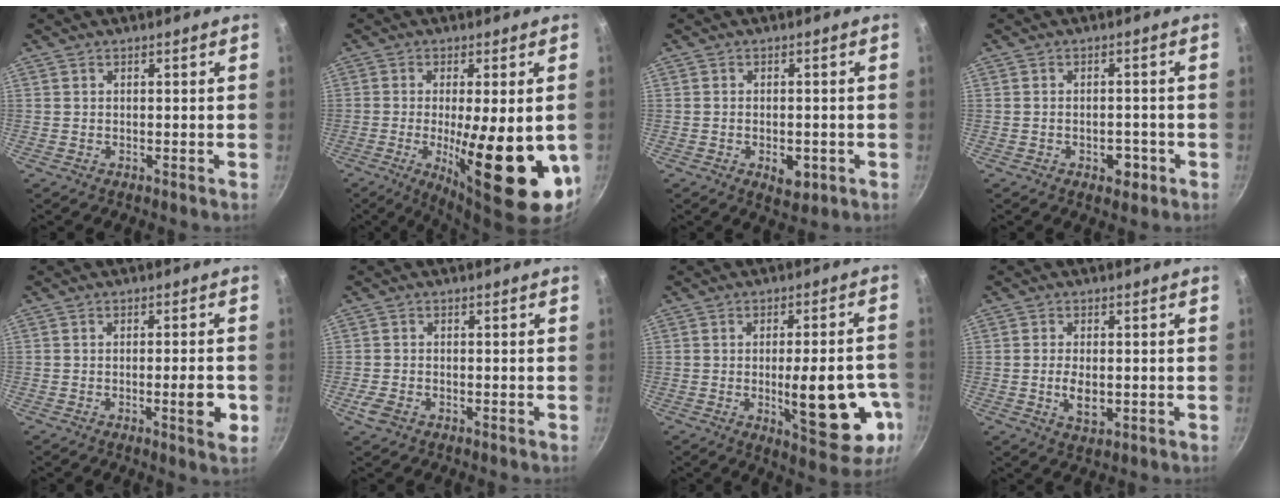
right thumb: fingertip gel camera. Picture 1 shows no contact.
{"total": 20.3, "force": [-3.9, 6.1, 19.0], "torque": [-0.266, -0.017, -0.045]}
{"total": 4.6, "force": [-1.5, 2.6, 3.4], "torque": [-0.038, 0.005, -0.015]}
{"total": 3.7, "force": [-1.6, 2.3, 2.4], "torque": [-0.019, 0.011, -0.018]}
{"total": 5.7, "force": [-1.5, 1.3, 5.4], "torque": [-0.067, 0.006, -0.021]}
{"total": 3.0, "force": [-1.6, 1.9, 1.8], "torque": [-0.043, 0.008, -0.032]}
{"total": 16.7, "force": [-4.1, 5.9, 15.1], "torque": [-0.182, 0.006, -0.047]}
{"total": 5.0, "force": [-0.7, 2.7, 4.1], "torque": [-0.078, -0.002, -0.009]}